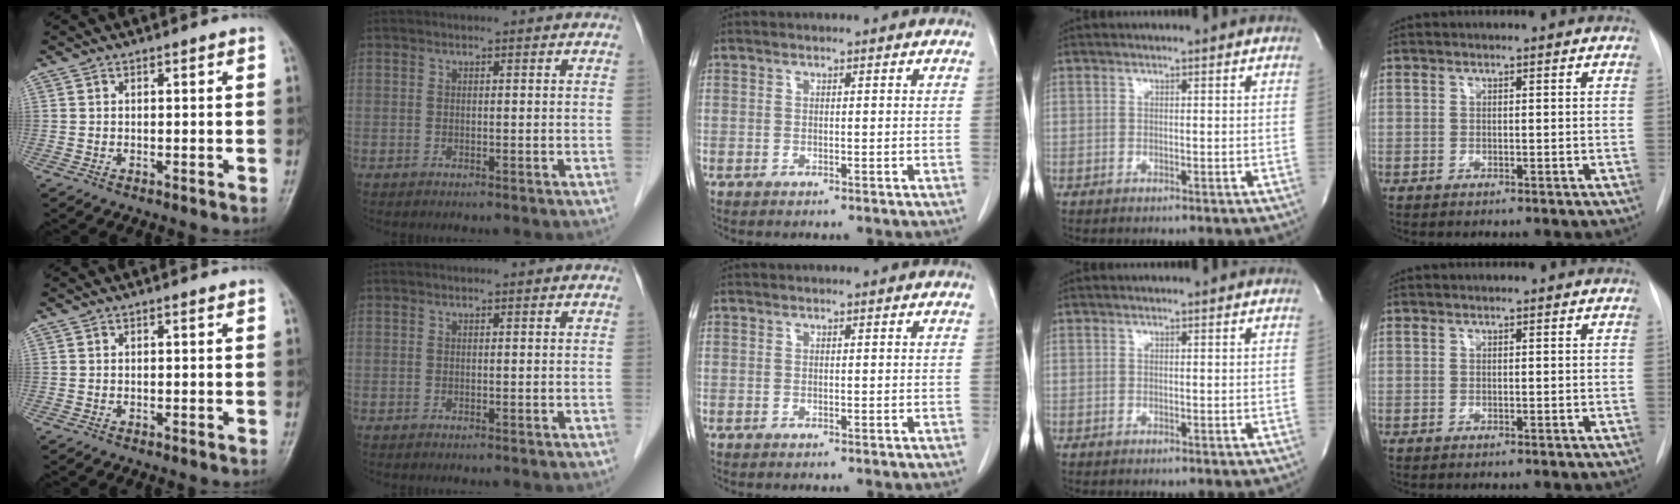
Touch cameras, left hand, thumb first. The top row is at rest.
{}